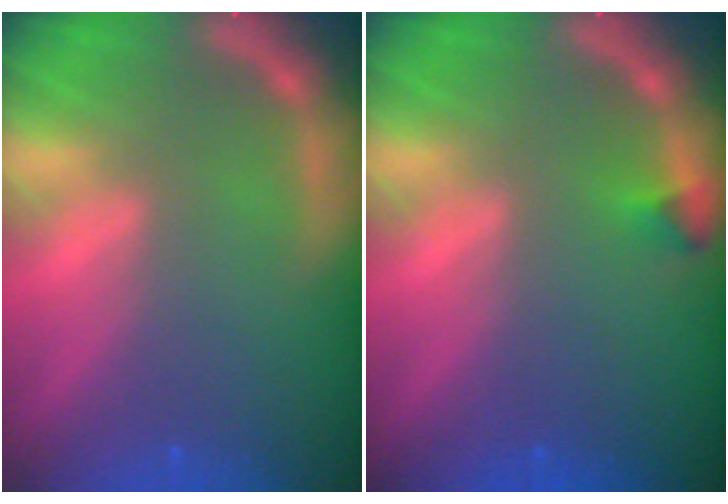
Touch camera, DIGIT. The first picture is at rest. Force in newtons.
{"total": 0.9}